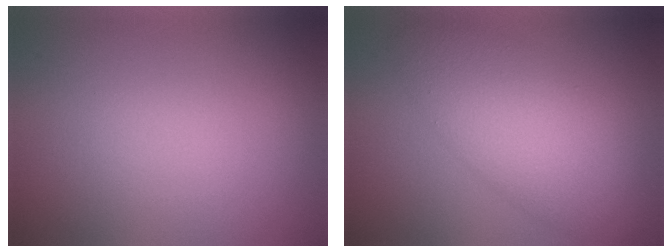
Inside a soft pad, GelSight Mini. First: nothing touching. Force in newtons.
{"total": 6.8, "press": 6.8, "slide": 0.2}